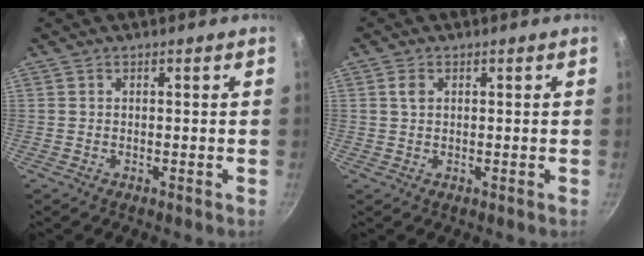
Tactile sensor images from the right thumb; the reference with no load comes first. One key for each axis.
{"total": 2.1, "fx": 0.7, "fy": 1.4, "fz": 1.3, "tx": -0.022, "ty": -0.001, "tz": 0.012}